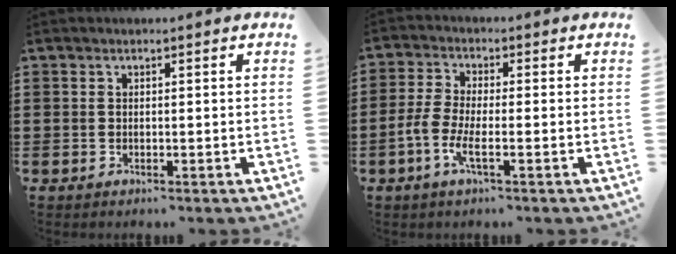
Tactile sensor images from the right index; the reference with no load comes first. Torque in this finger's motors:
{"motor_torque": [0.80, -0.74, 0.16, 0.04]}